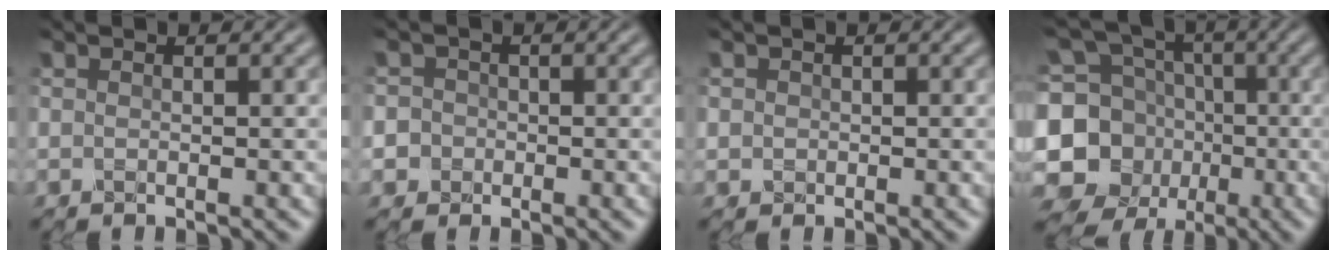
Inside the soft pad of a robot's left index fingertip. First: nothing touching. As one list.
[{"total": 3.1, "force": [-0.6, 2.9, 0.8], "torque": [0.009, 0.012, -0.037]}, {"total": 0.9, "force": [0.1, 0.9, 0.1], "torque": [0.003, -0.002, 0.001]}, {"total": 11.5, "force": [-2.2, 10.4, 4.5], "torque": [-0.128, -0.016, -0.053]}]